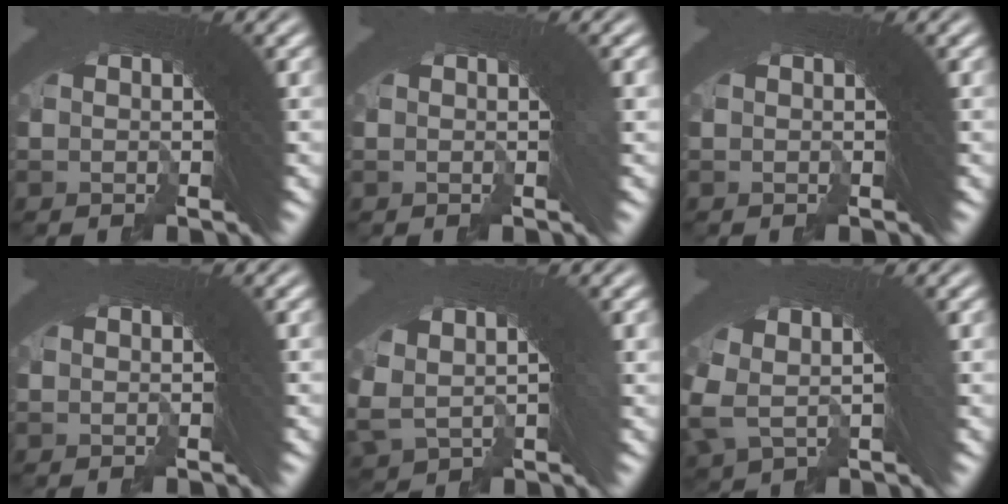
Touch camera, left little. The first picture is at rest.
{"total": 0.9, "force": [0.1, 0.1, 0.9], "torque": [-0.006, 0.014, -0.002]}
{"total": 0.0}
{"total": 0.0}
{"total": 3.5, "force": [1.2, 2.0, 2.6], "torque": [-0.046, 0.007, 0.030]}
{"total": 4.0, "force": [1.4, 2.1, 3.1], "torque": [-0.052, 0.012, 0.024]}